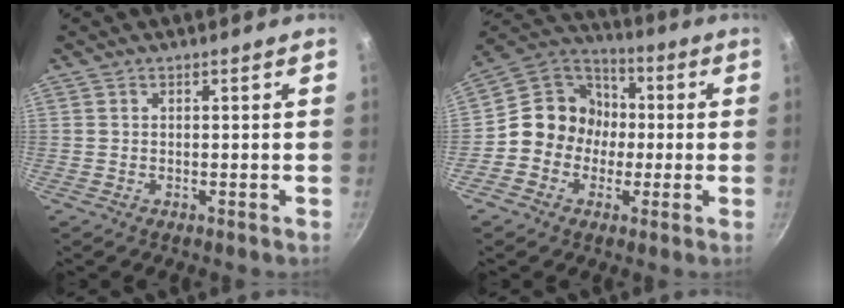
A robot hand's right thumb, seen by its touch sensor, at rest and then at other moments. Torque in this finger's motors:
{"motor_torque": [-0.50, 0.49, 0.88, -0.76, 0.04]}